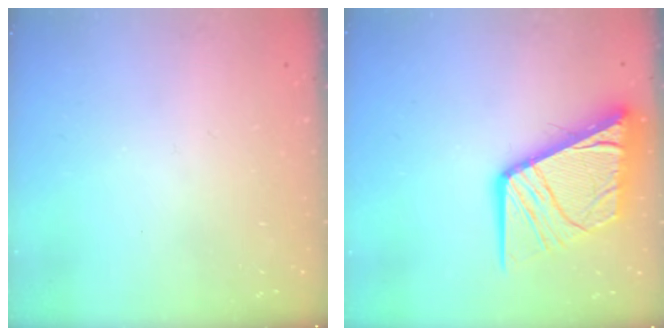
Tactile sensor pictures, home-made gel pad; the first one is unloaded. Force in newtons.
{"total": 20.3, "press": 20.2, "slide": 2.1}